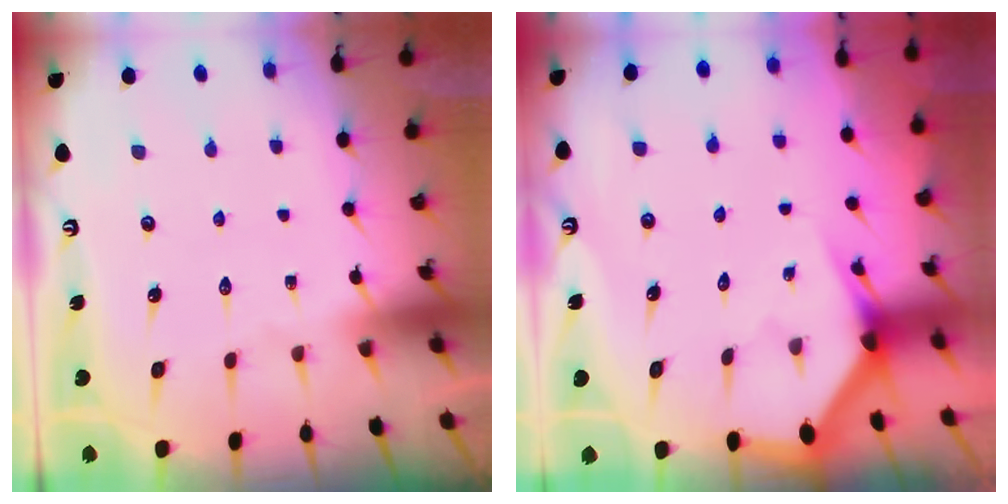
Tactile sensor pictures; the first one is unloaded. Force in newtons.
{"total": 2.8, "press": 2.8, "slide": 0.0}